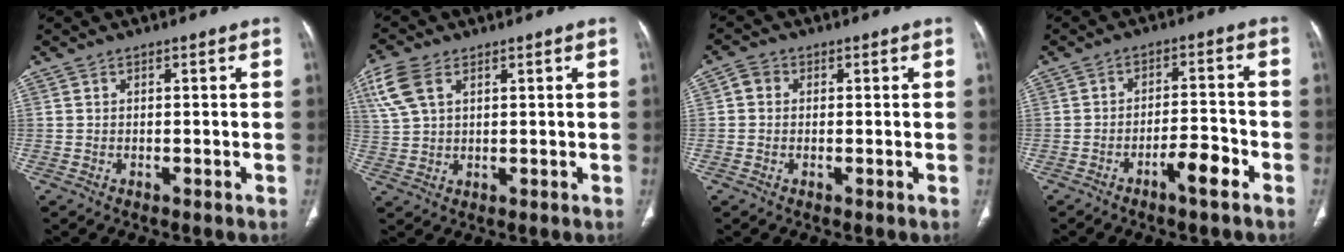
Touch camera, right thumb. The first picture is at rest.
{"total": 8.1, "force": [3.8, 4.6, 5.4], "torque": [-0.136, 0.006, 0.080]}
{"total": 2.5, "force": [0.3, 2.2, 1.1], "torque": [-0.013, 0.007, 0.001]}
{"total": 5.6, "force": [-3.5, 1.2, 4.3], "torque": [-0.074, 0.027, -0.056]}